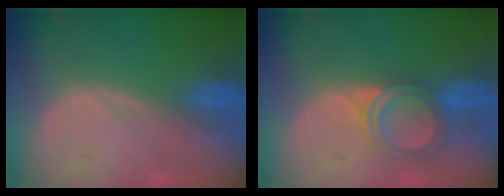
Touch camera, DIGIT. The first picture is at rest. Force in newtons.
{"total": 5.0, "press": 4.9, "slide": 1.1}